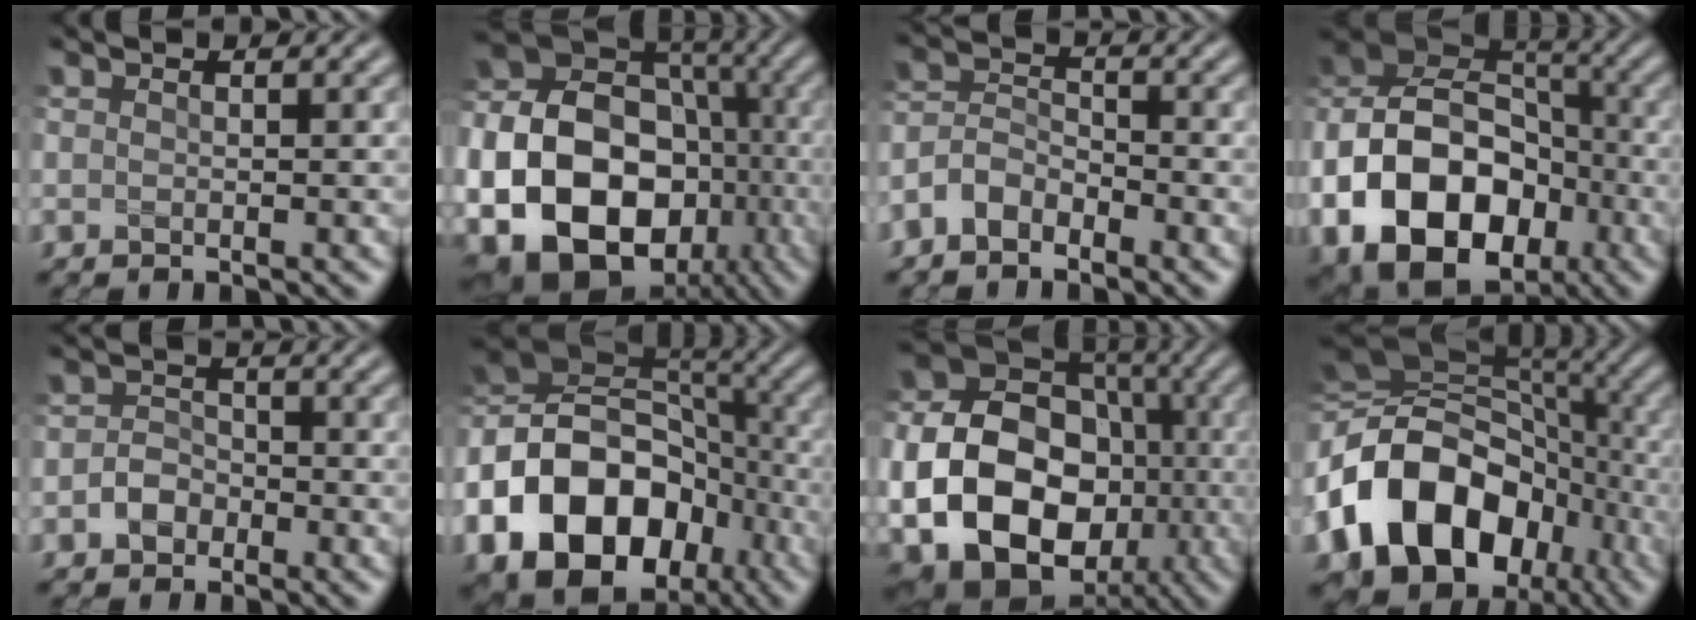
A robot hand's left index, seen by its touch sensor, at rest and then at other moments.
{"total": 22.9, "force": [-6.1, 18.4, 12.1], "torque": [-0.239, -0.021, -0.130]}
{"total": 3.0, "force": [-2.3, 1.5, 1.3], "torque": [-0.028, 0.011, -0.057]}
{"total": 15.4, "force": [-5.6, 11.1, 9.1], "torque": [-0.176, 0.000, -0.108]}
{"total": 1.9, "force": [-1.0, 1.5, 0.7], "torque": [-0.013, 0.010, -0.023]}
{"total": 17.0, "force": [-6.5, 12.7, 9.3], "torque": [-0.195, 0.003, -0.114]}
{"total": 17.0, "force": [-3.7, 13.4, 9.8], "torque": [-0.186, -0.031, -0.074]}
{"total": 17.3, "force": [-4.7, 13.0, 10.4], "torque": [-0.216, 0.000, -0.090]}